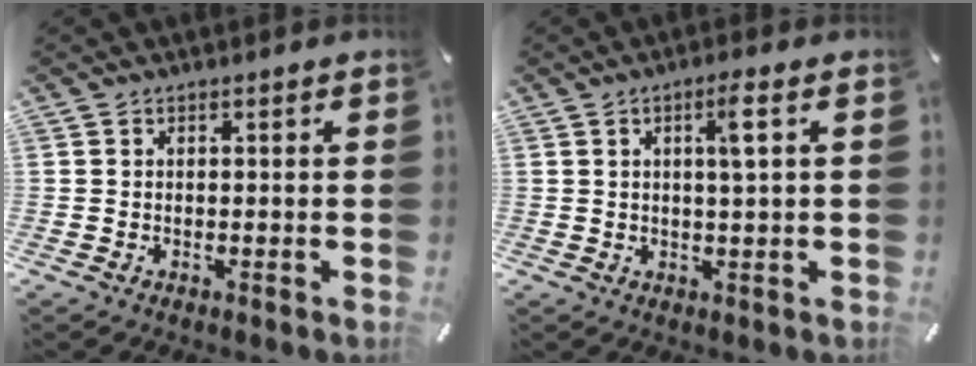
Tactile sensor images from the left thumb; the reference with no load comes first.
{"total": 5.0, "force": [1.5, 0.5, 4.8], "torque": [-0.087, -0.003, 0.019]}